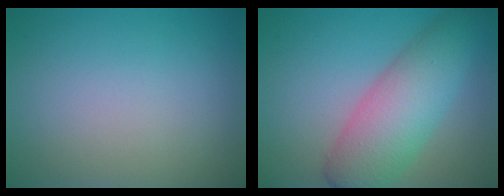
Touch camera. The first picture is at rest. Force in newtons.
{"total": 7.3, "press": 7.3, "slide": 0.3}